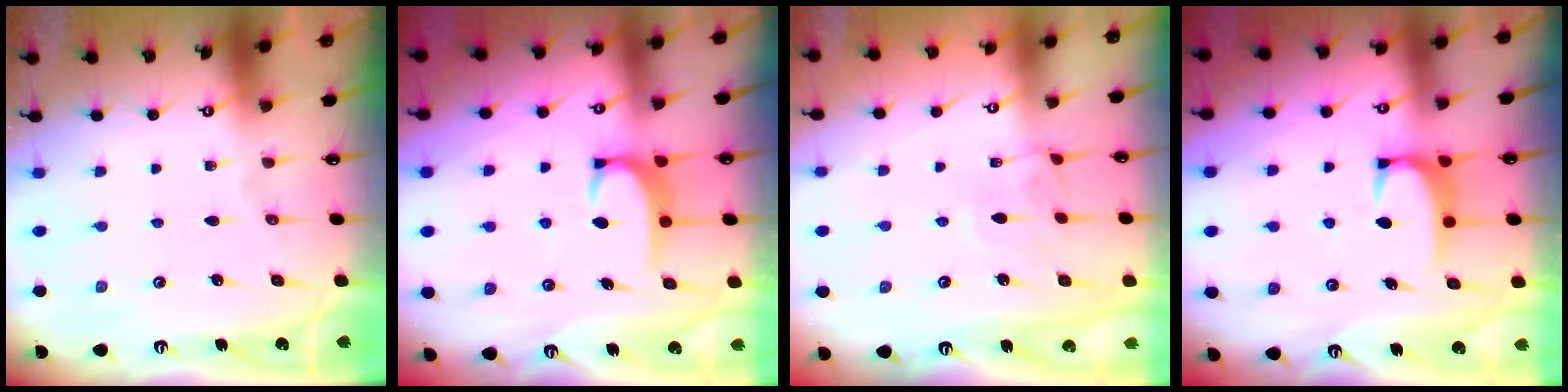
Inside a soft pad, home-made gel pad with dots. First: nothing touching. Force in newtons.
{"total": 3.6, "press": 3.6, "slide": 0.5}
{"total": 3.0, "press": 3.0, "slide": 0.2}
{"total": 1.9, "press": 1.8, "slide": 0.6}